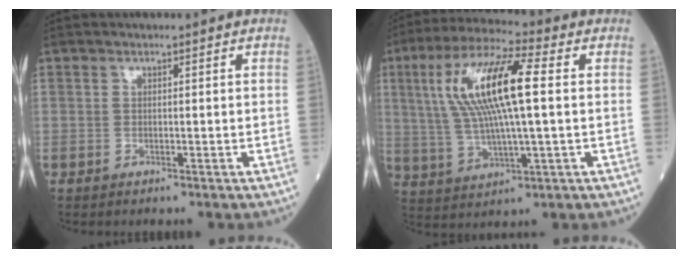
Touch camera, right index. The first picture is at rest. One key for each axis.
{"total": 15.1, "fx": 2.7, "fy": 2.4, "fz": 14.6, "tx": -0.298, "ty": 0.022, "tz": 0.047}